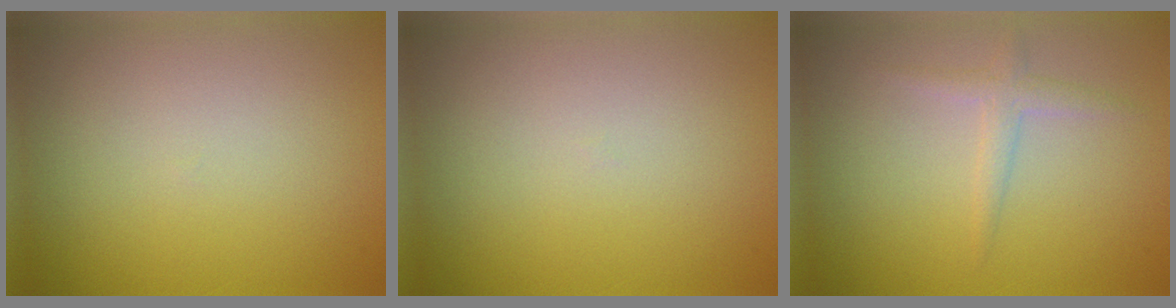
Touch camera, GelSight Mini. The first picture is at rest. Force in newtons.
{"total": 0.0}
{"total": 1.6, "press": 1.6, "slide": 0.1}